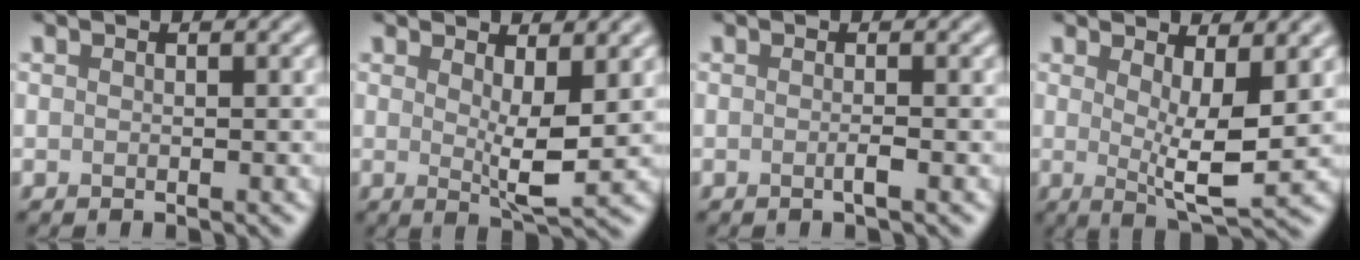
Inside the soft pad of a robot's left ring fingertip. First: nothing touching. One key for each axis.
{"total": 3.5, "fx": 0.9, "fy": 0.7, "fz": 3.3, "tx": -0.054, "ty": -0.013, "tz": 0.019}
{"total": 1.0, "fx": -0.3, "fy": 0.1, "fz": 0.9, "tx": -0.015, "ty": -0.002, "tz": -0.009}
{"total": 5.2, "fx": 0.9, "fy": 1.3, "fz": 5.0, "tx": -0.077, "ty": -0.017, "tz": 0.016}